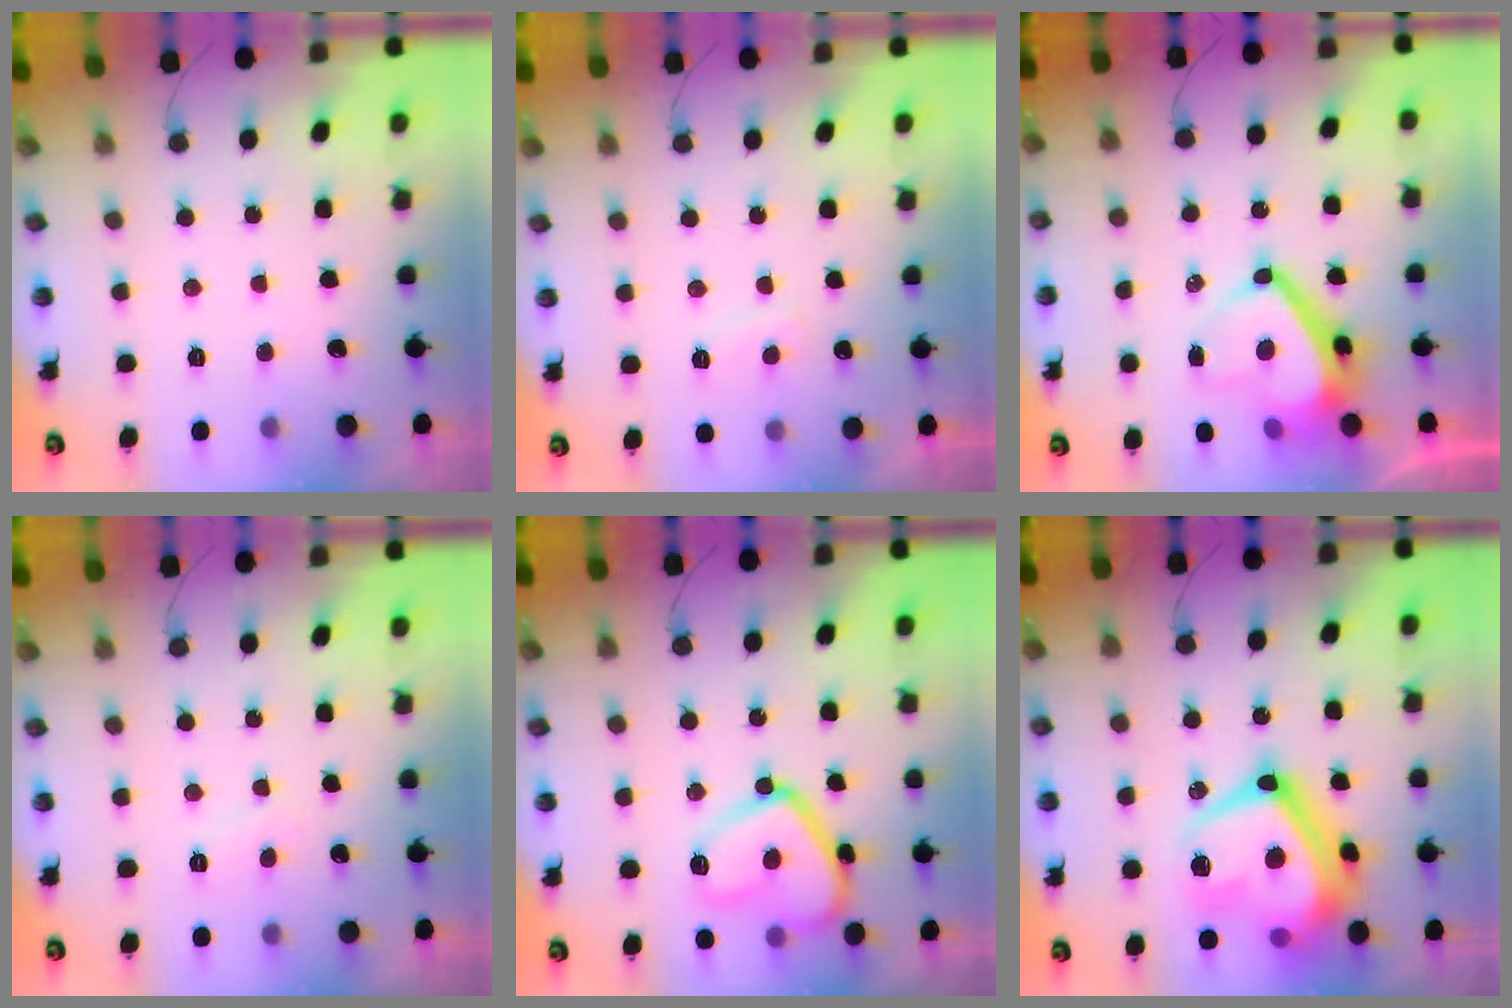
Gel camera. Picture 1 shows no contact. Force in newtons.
{"total": 2.6, "press": 2.4, "slide": 0.8}
{"total": 10.4, "press": 10.3, "slide": 1.6}
{"total": 3.0, "press": 2.9, "slide": 0.3}
{"total": 14.8, "press": 14.7, "slide": 1.2}
{"total": 24.3, "press": 24.3, "slide": 1.5}